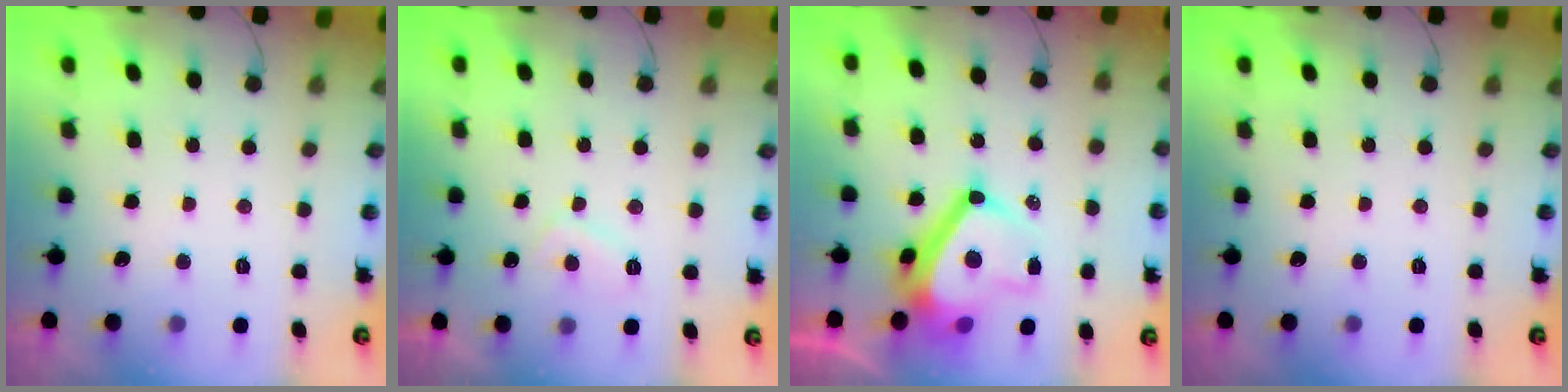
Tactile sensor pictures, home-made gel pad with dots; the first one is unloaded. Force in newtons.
{"total": 2.7, "press": 2.6, "slide": 0.4}
{"total": 13.5, "press": 13.3, "slide": 1.9}
{"total": 0.0}